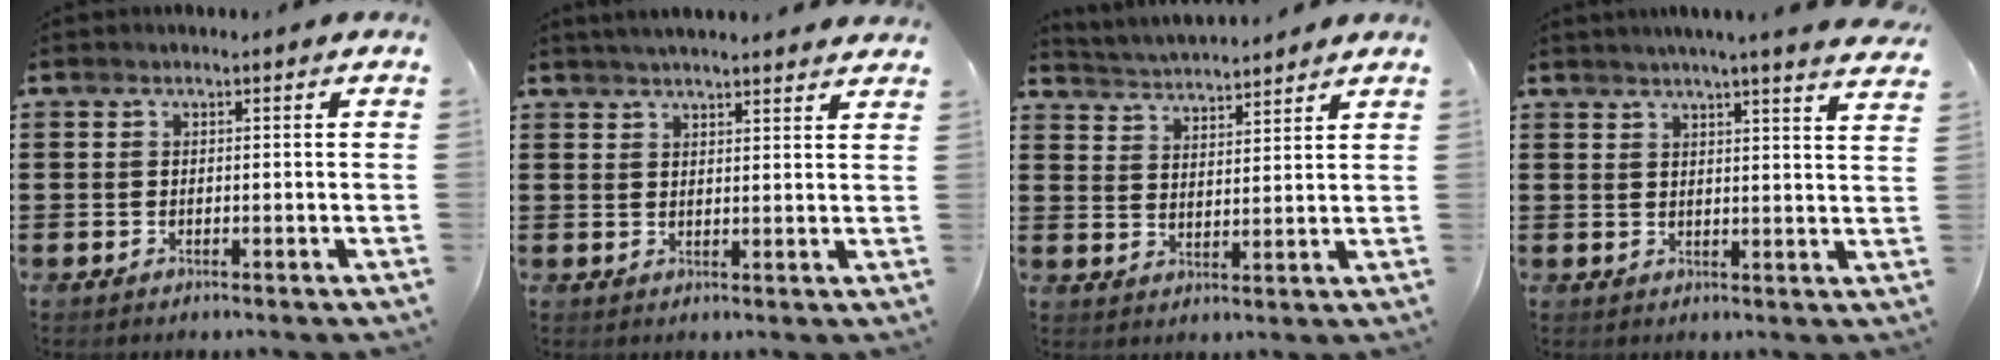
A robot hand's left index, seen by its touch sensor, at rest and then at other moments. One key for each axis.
{"total": 2.9, "fx": 2.8, "fy": -0.2, "fz": 0.6, "tx": -0.019, "ty": -0.004, "tz": 0.052}
{"total": 3.7, "fx": 3.7, "fy": -0.2, "fz": -0.2, "tx": -0.012, "ty": -0.021, "tz": 0.065}
{"total": 4.0, "fx": 3.6, "fy": -1.0, "fz": 1.4, "tx": -0.028, "ty": -0.020, "tz": 0.060}